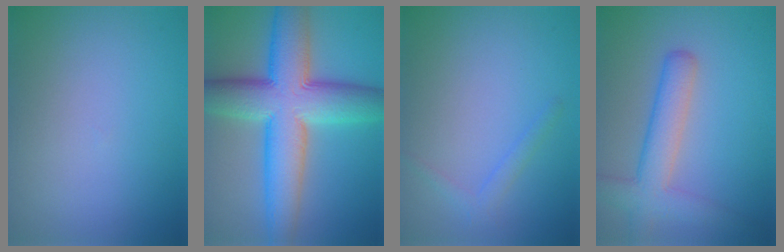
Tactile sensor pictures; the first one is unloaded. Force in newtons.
{"total": 11.5, "press": 11.5, "slide": 0.1}
{"total": 1.3, "press": 1.3, "slide": 0.1}
{"total": 3.8, "press": 3.8, "slide": 0.4}